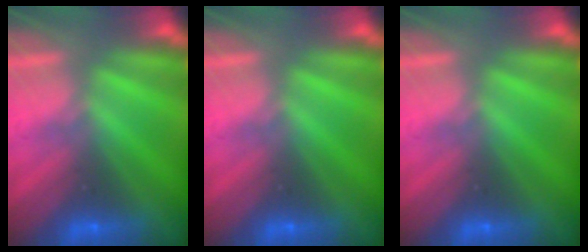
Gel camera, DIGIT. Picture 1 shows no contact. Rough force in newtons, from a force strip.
{"total": 0.0}
{"total": 0.0}